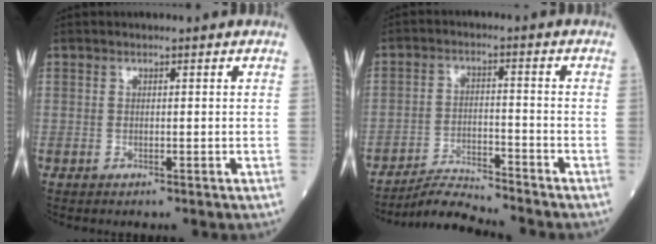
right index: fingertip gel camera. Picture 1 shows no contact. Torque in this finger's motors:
{"motor_torque": [0.08, -0.13, 0.08, -0.01]}